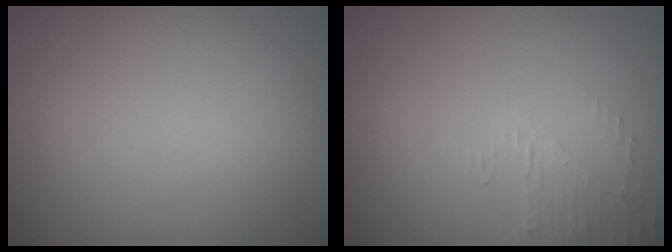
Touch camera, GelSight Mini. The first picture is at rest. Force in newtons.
{"total": 1.9, "press": 1.8, "slide": 0.4}